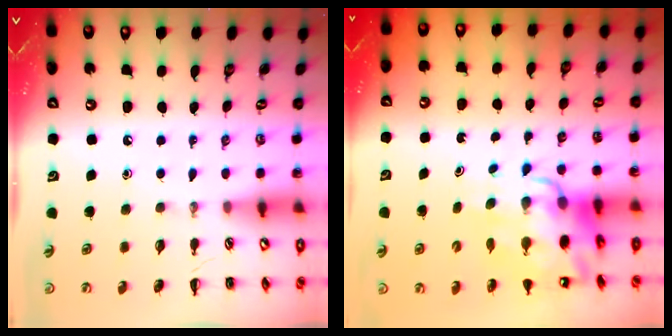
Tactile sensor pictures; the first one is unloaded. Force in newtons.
{"total": 14.4, "press": 13.8, "slide": 4.1}